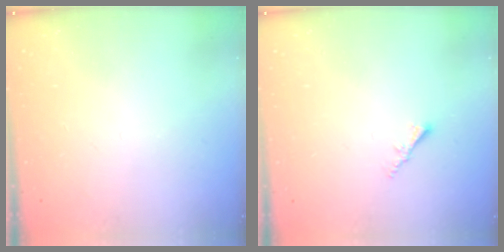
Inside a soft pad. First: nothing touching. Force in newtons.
{"total": 1.5, "press": 1.5, "slide": 0.4}